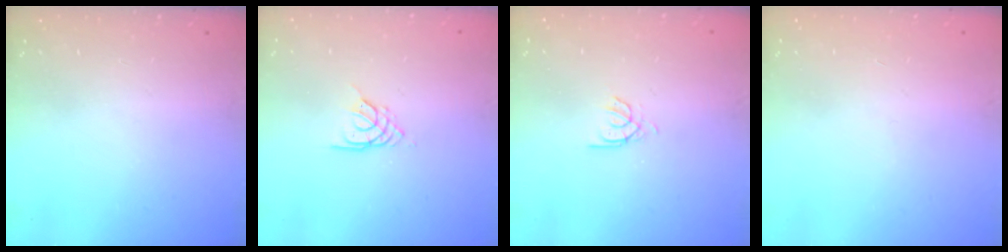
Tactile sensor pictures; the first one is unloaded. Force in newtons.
{"total": 3.5, "press": 3.5, "slide": 0.6}
{"total": 2.4, "press": 2.4, "slide": 0.2}
{"total": 1.0, "press": 0.9, "slide": 0.3}